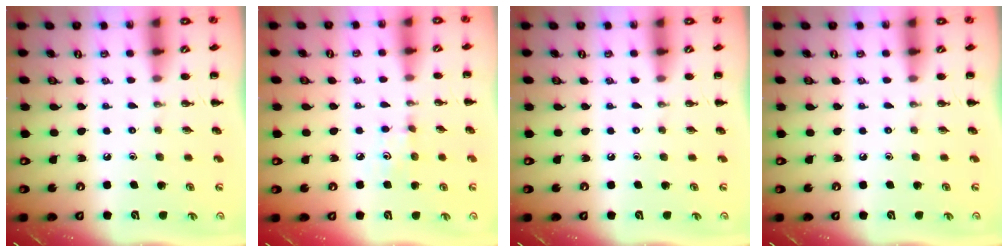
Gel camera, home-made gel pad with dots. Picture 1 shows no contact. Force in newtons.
{"total": 5.4, "press": 5.2, "slide": 1.7}
{"total": 0.0}
{"total": 0.0}